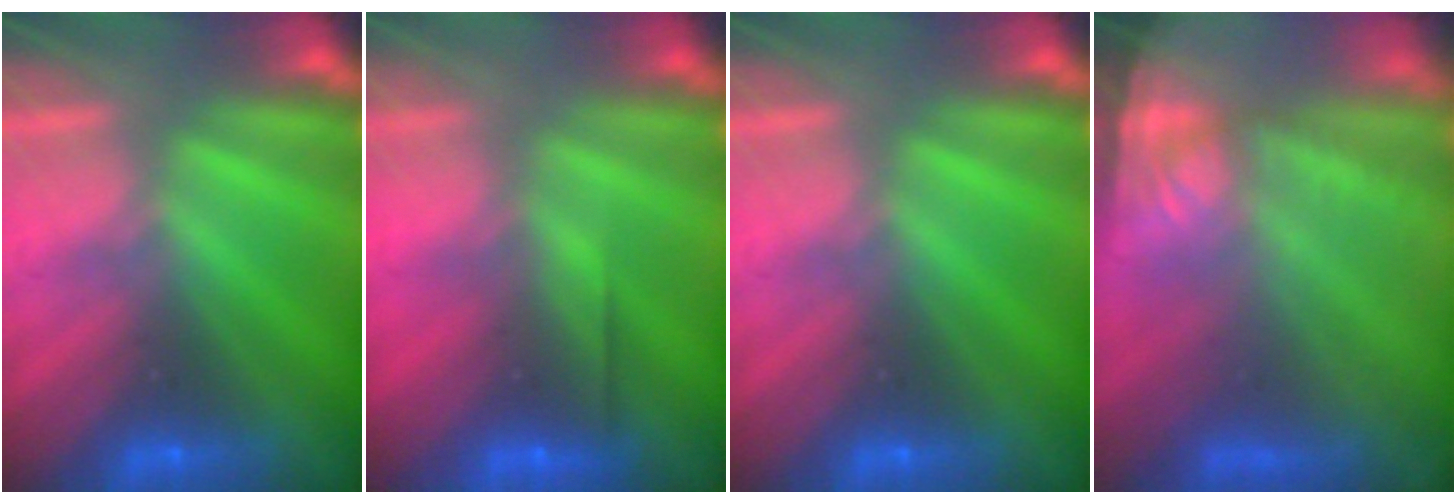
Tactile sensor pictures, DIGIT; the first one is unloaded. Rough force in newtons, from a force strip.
{"total": 2.6}
{"total": 0.0}
{"total": 7.4}